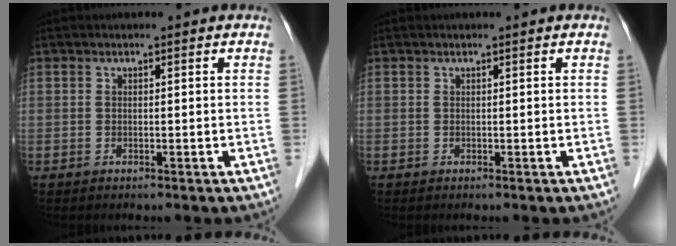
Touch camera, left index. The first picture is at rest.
{"total": 1.2, "force": [0.9, 0.3, 0.7], "torque": [-0.011, 0.028, 0.016]}